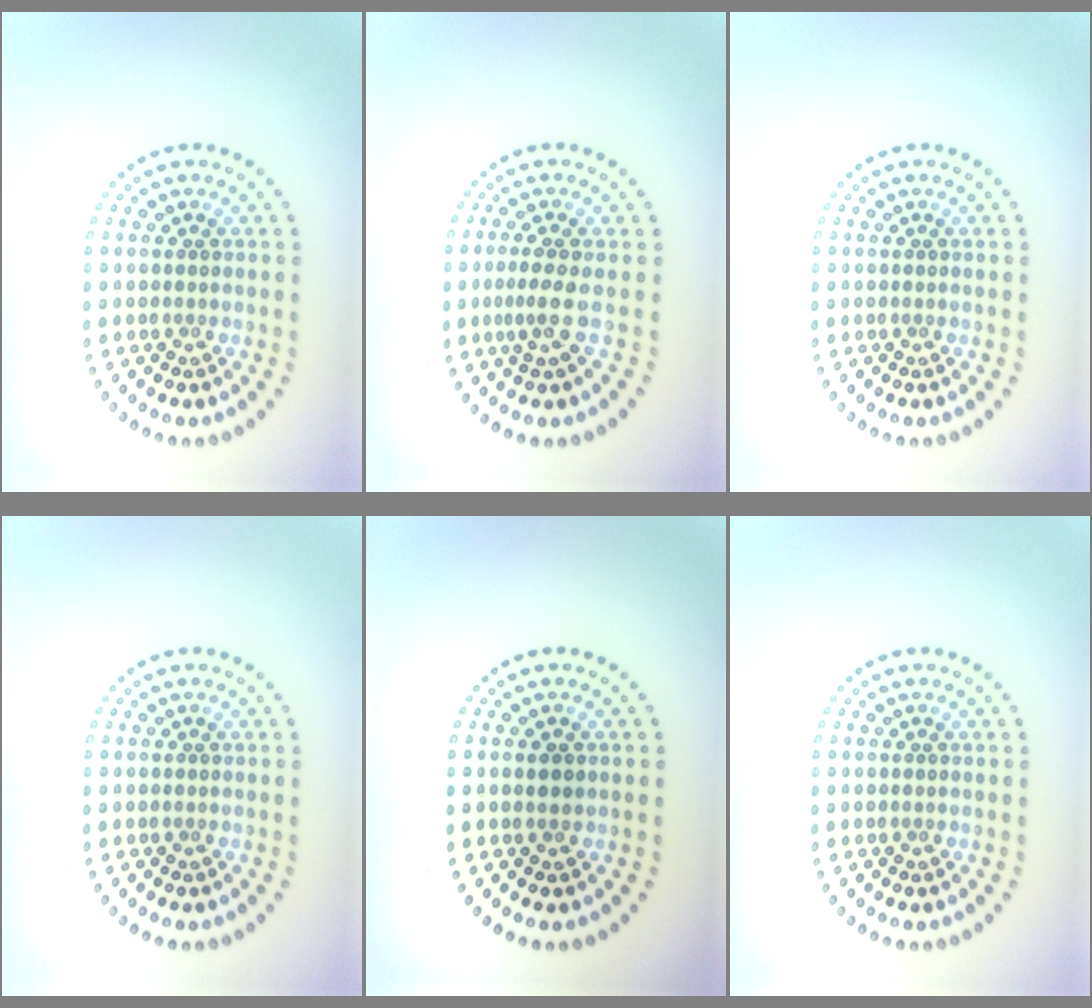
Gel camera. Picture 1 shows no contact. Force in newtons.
{"total": 2.2, "press": 1.5, "slide": 1.6}
{"total": 0.0}
{"total": 0.0}
{"total": 0.9, "press": 0.8, "slide": 0.3}
{"total": 0.0}